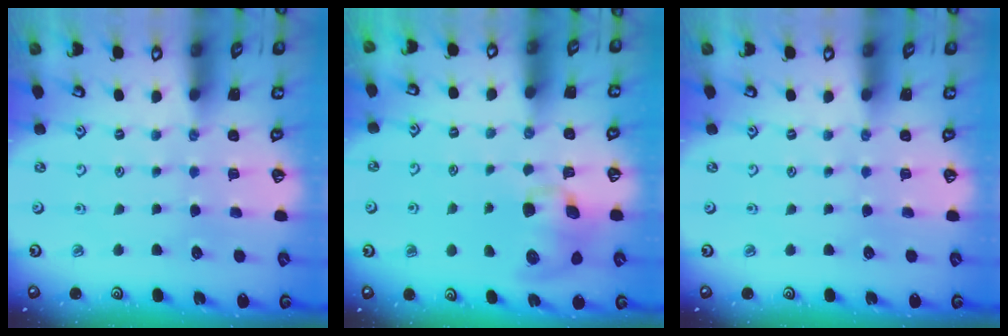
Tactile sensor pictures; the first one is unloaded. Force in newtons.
{"total": 9.3, "press": 9.2, "slide": 1.5}
{"total": 0.0}